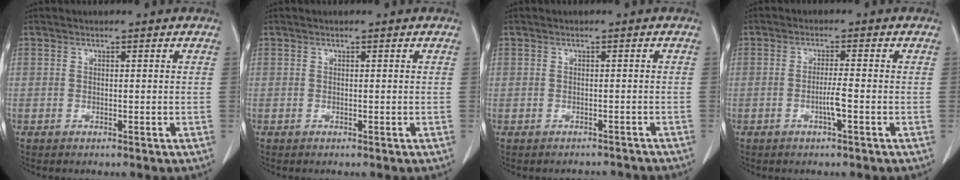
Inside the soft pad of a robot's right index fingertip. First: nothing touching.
{"total": 0.0}
{"total": 3.4, "force": [-2.9, 1.7, -0.5], "torque": [0.007, 0.011, -0.040]}
{"total": 2.8, "force": [-0.9, -0.2, 2.6], "torque": [-0.047, -0.001, -0.016]}